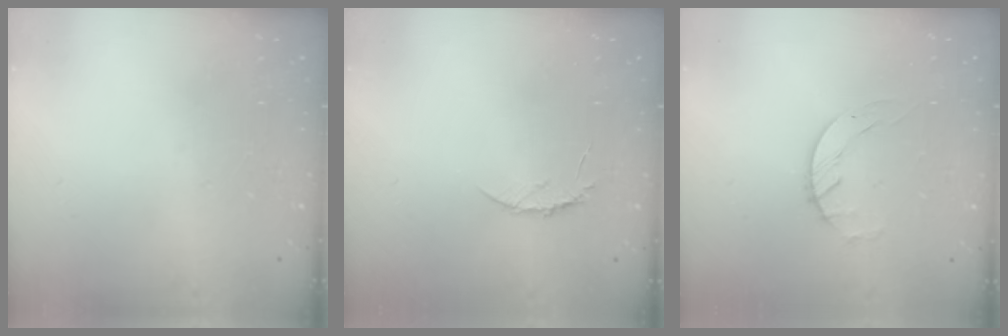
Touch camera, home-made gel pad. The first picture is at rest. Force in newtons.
{"total": 4.7, "press": 4.6, "slide": 0.4}
{"total": 1.7, "press": 1.7, "slide": 0.3}